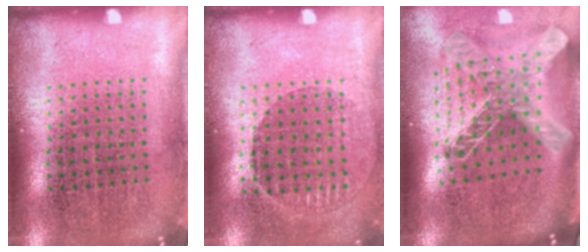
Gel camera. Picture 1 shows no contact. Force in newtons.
{"total": 0.9, "press": 0.8, "slide": 0.4}
{"total": 2.9, "press": 2.0, "slide": 2.1}